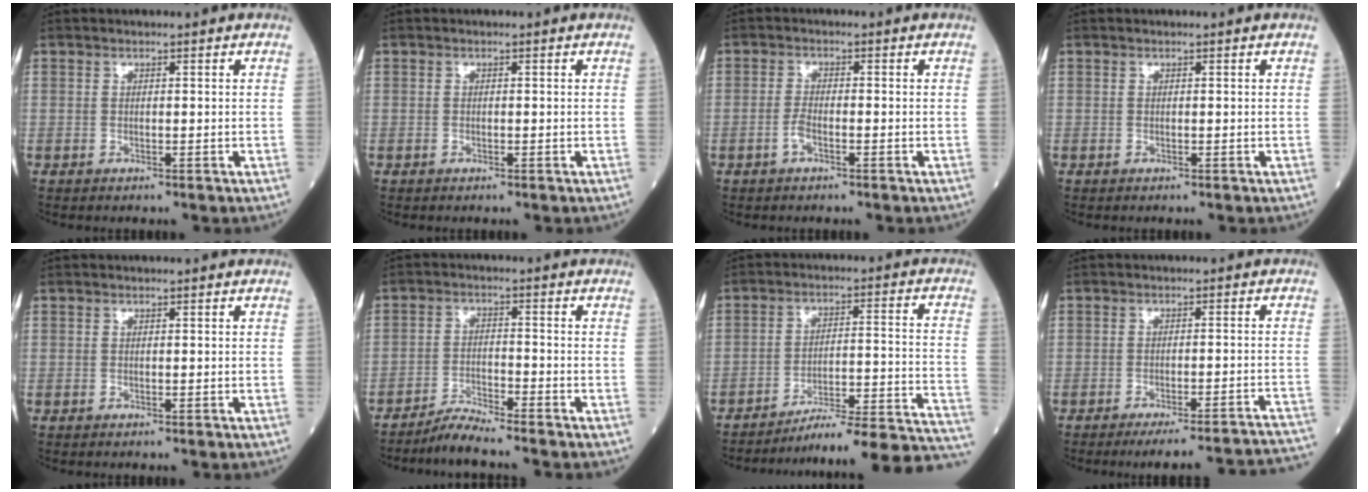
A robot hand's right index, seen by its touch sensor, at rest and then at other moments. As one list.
[{"total": 0.0}, {"total": 2.1, "force": [-1.0, 0.6, 1.8], "torque": [-0.038, 0.001, -0.022]}, {"total": 0.0}, {"total": 0.0}, {"total": 3.9, "force": [-3.8, -0.8, 0.8], "torque": [-0.022, -0.022, -0.073]}, {"total": 22.2, "force": [-20.7, -0.8, 7.9], "torque": [-0.047, 0.003, -0.279]}, {"total": 18.3, "force": [-17.5, -0.7, 5.3], "torque": [-0.017, -0.005, -0.208]}]